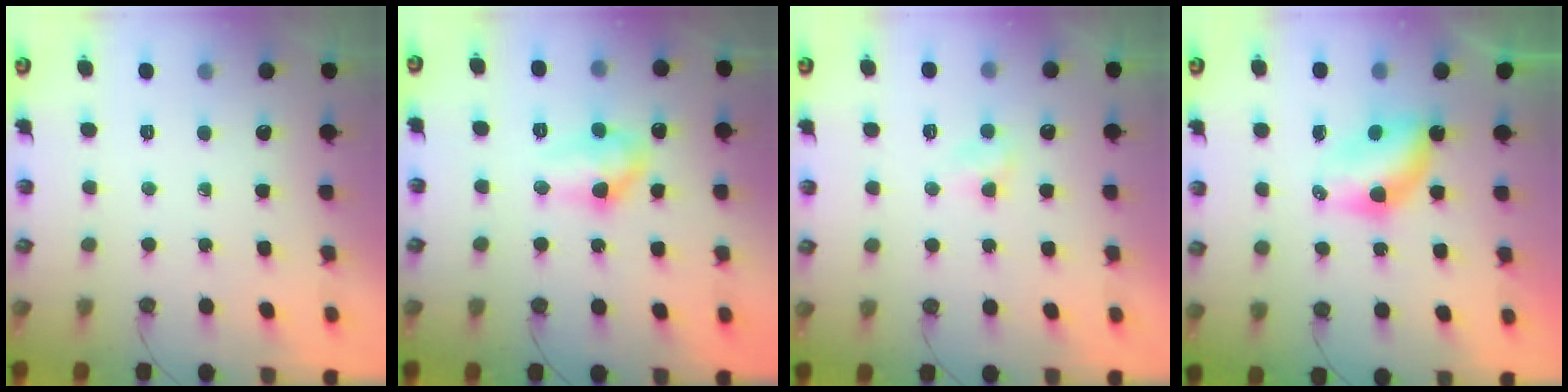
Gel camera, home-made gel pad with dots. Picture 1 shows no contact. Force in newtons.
{"total": 10.0, "press": 9.9, "slide": 1.1}
{"total": 4.0, "press": 3.9, "slide": 0.5}
{"total": 6.4, "press": 6.4, "slide": 0.2}